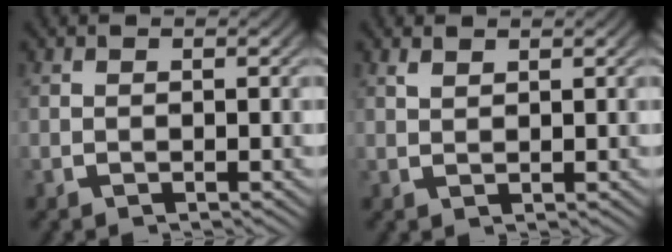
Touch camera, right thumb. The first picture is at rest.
{"total": 1.0, "force": [1.0, 0.1, 0.1], "torque": [0.003, 0.002, 0.025]}